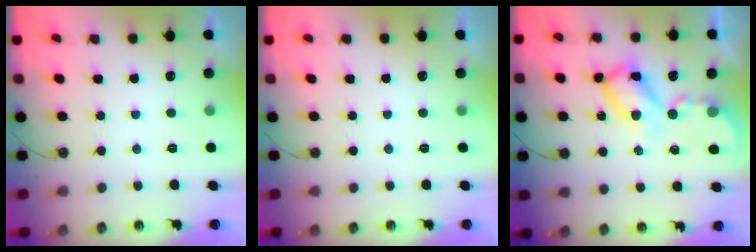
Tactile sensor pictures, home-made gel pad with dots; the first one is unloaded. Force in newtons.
{"total": 0.0}
{"total": 11.0, "press": 11.0, "slide": 1.1}